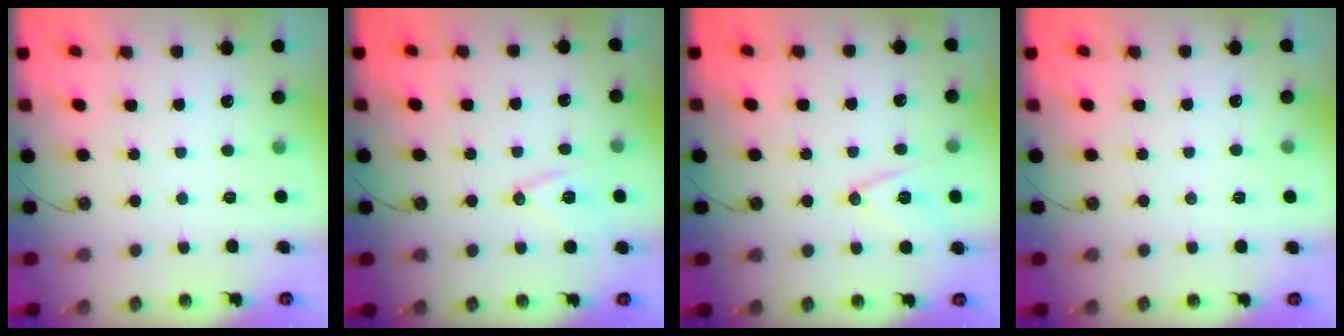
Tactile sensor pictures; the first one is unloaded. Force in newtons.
{"total": 10.1, "press": 9.5, "slide": 3.5}
{"total": 11.5, "press": 11.1, "slide": 3.3}
{"total": 3.7, "press": 1.6, "slide": 3.3}